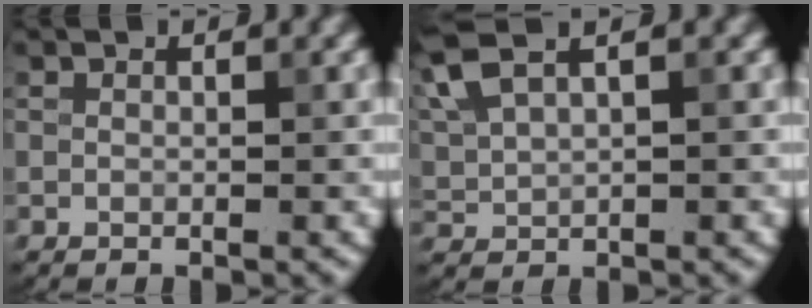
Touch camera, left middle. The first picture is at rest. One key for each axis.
{"total": 5.0, "fx": 3.1, "fy": 1.7, "fz": 3.5, "tx": -0.094, "ty": 0.022, "tz": 0.063}